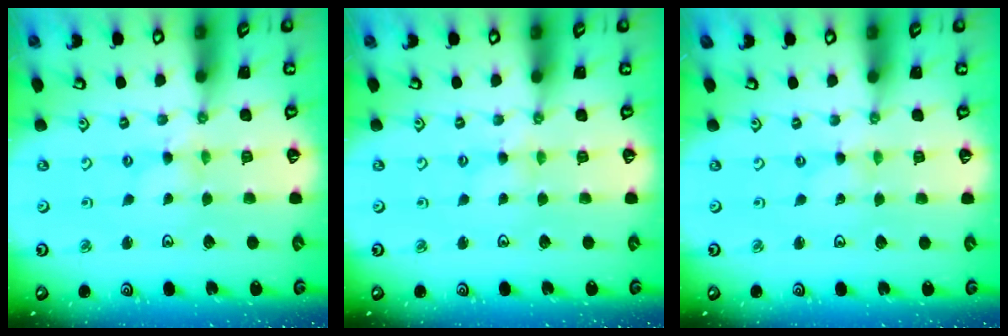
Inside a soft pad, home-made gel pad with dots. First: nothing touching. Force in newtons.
{"total": 1.8, "press": 1.8, "slide": 0.4}
{"total": 0.0}